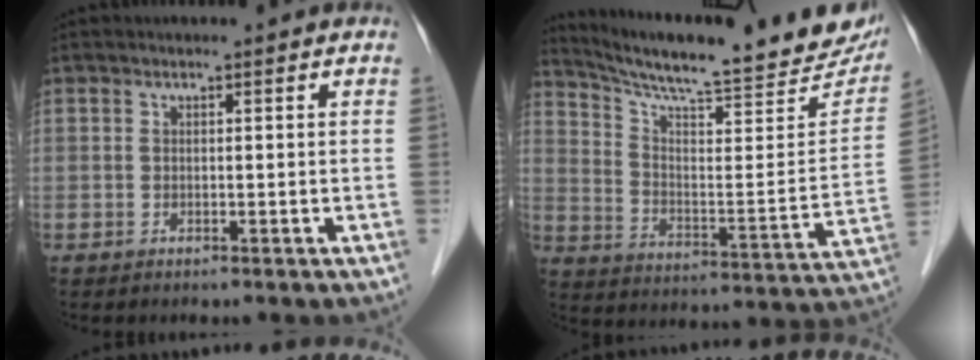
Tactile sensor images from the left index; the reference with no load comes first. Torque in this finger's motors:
{"motor_torque": [-0.07, -0.19, 0.21, 0.04]}